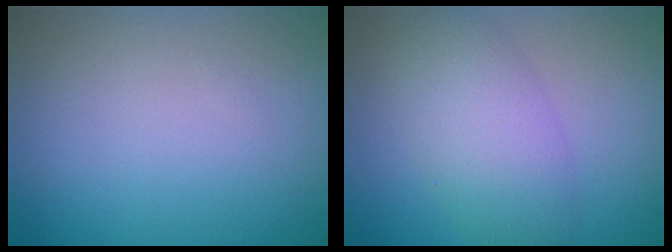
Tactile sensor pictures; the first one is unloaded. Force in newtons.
{"total": 4.7, "press": 4.7, "slide": 0.1}